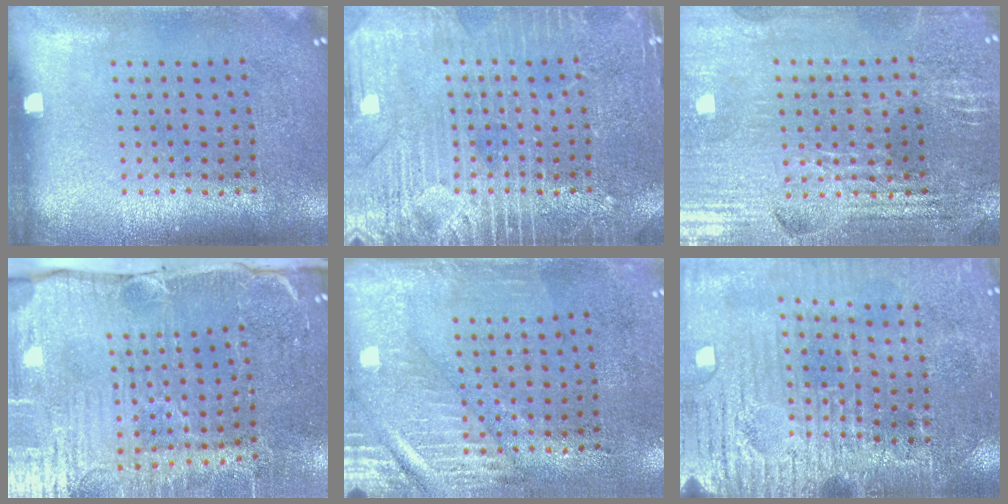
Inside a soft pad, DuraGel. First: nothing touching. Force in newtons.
{"total": 5.2, "press": 5.1, "slide": 0.7}
{"total": 2.9, "press": 2.9, "slide": 0.5}
{"total": 5.4, "press": 4.5, "slide": 3.0}
{"total": 3.0, "press": 2.4, "slide": 1.6}
{"total": 3.7, "press": 3.7, "slide": 0.1}